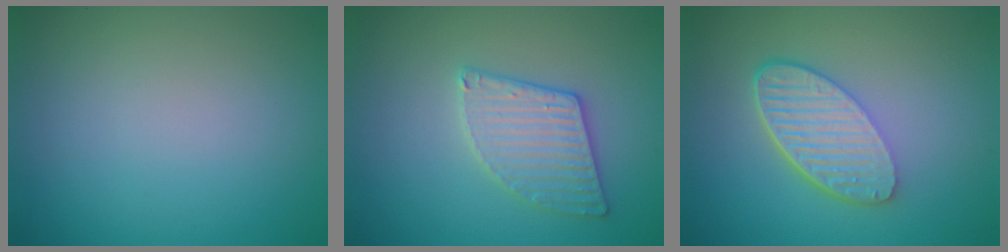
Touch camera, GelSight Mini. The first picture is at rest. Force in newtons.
{"total": 3.2, "press": 3.2, "slide": 0.1}
{"total": 5.9, "press": 4.2, "slide": 4.1}